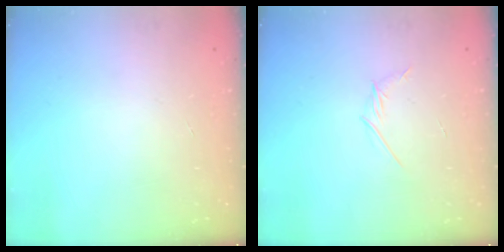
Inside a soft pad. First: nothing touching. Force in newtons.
{"total": 2.9, "press": 2.8, "slide": 0.8}